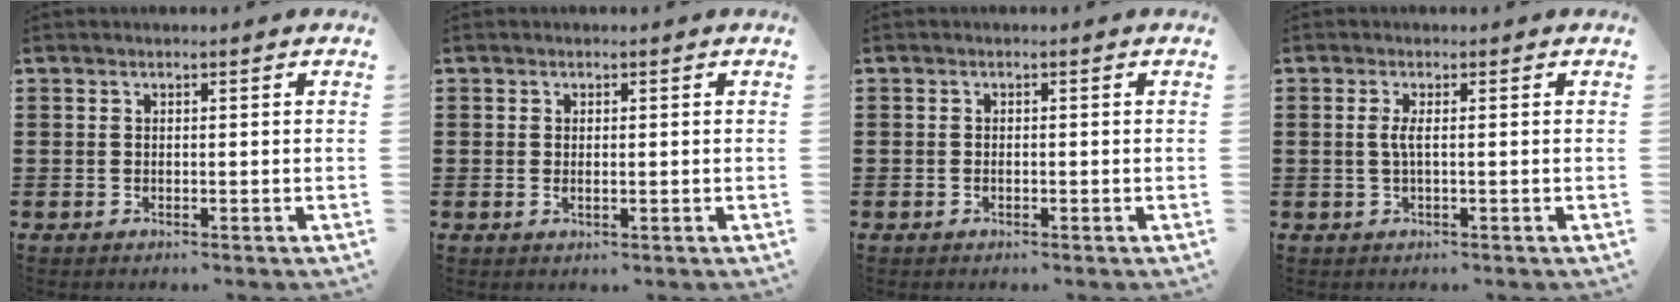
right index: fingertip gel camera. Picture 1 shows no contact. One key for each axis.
{"total": 0.9, "fx": 0.1, "fy": 0.3, "fz": 0.8, "tx": -0.016, "ty": 0.002, "tz": 0.000}
{"total": 0.6, "fx": -0.3, "fy": 0.3, "fz": 0.4, "tx": -0.010, "ty": -0.001, "tz": -0.005}
{"total": 2.4, "fx": 0.0, "fy": 0.0, "fz": 2.4, "tx": -0.054, "ty": -0.008, "tz": -0.004}